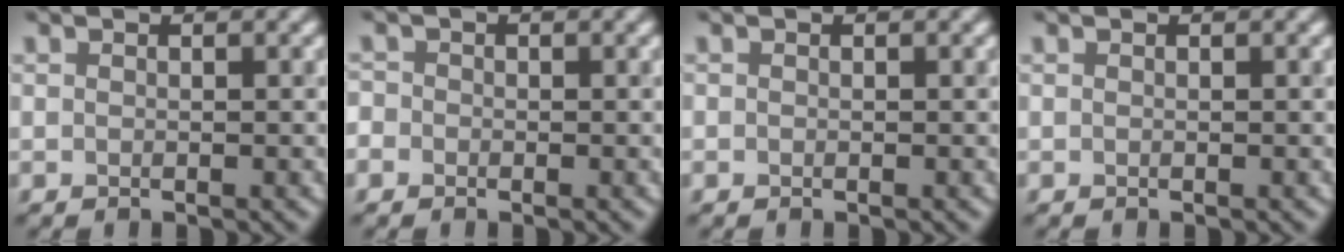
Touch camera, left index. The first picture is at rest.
{"total": 1.4, "force": [-0.4, 1.3, 0.2], "torque": [0.011, 0.011, -0.022]}
{"total": 0.0}
{"total": 0.0}